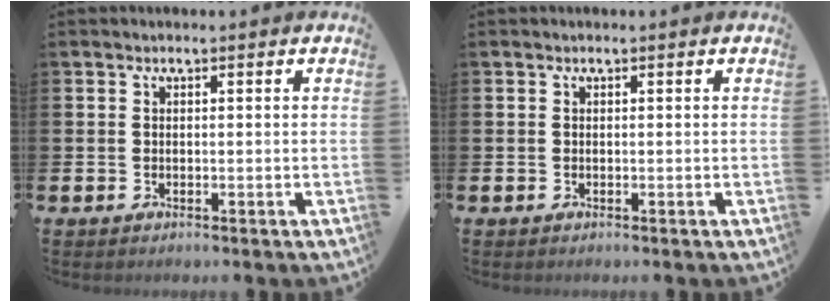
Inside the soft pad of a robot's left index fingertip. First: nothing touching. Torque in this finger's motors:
{"motor_torque": [-0.09, 0.08, 0.00, -0.01]}